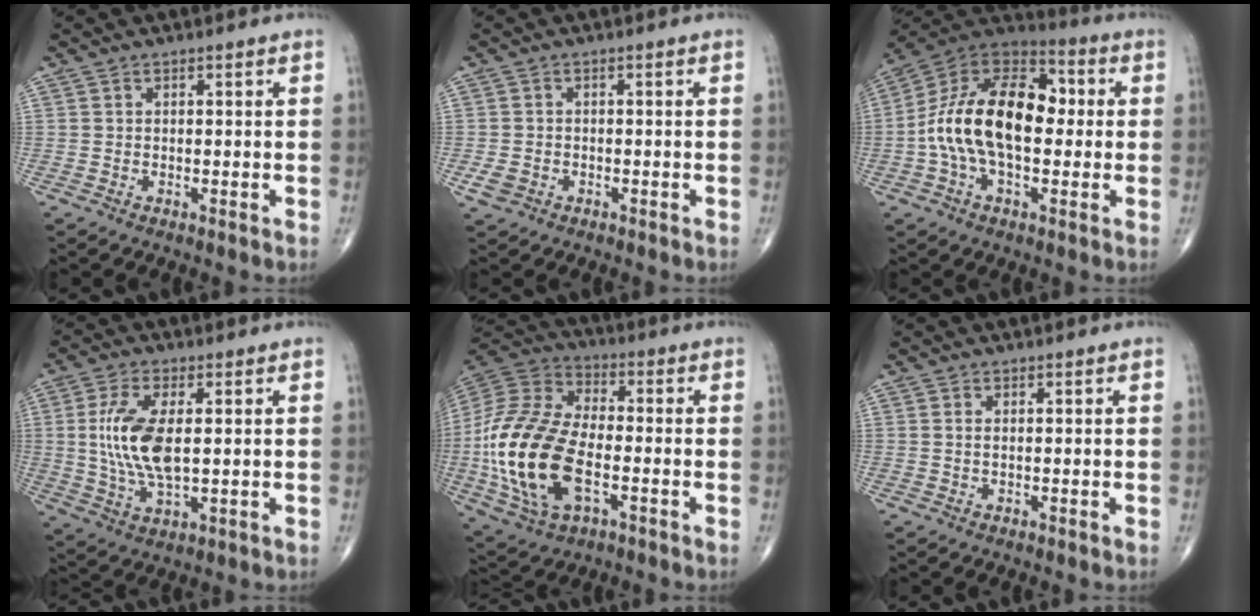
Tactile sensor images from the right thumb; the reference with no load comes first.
{"total": 2.7, "force": [-1.1, 2.1, 1.3], "torque": [-0.026, 0.004, -0.016]}
{"total": 20.2, "force": [-0.2, 11.6, 16.6], "torque": [-0.292, 0.037, -0.011]}
{"total": 11.8, "force": [1.1, 5.2, 10.6], "torque": [-0.223, -0.009, 0.026]}
{"total": 23.4, "force": [-4.8, 12.5, 19.2], "torque": [-0.415, 0.010, -0.085]}
{"total": 0.8, "force": [0.1, 0.3, 0.7], "torque": [-0.018, 0.001, 0.004]}